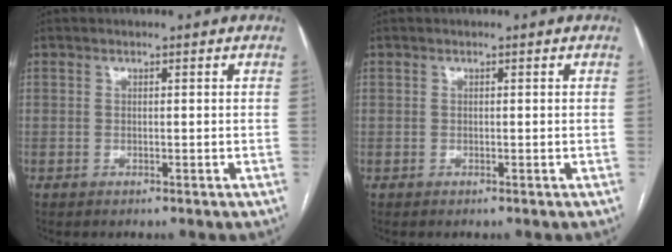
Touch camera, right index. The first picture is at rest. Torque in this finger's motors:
{"motor_torque": [-0.10, 0.17, -0.12, -0.09]}